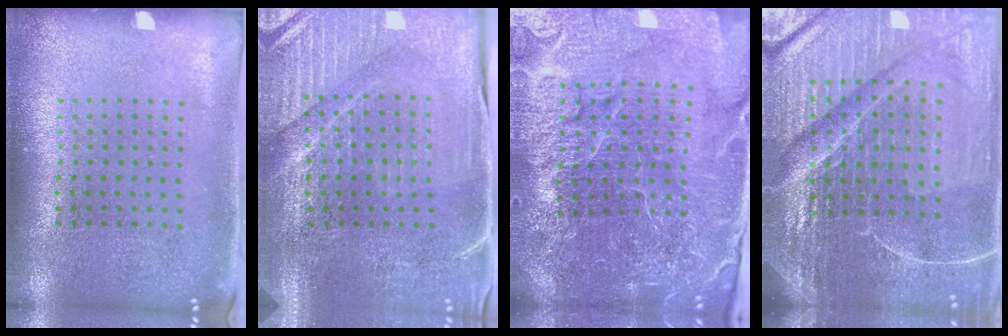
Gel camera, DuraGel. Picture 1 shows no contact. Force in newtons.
{"total": 3.8, "press": 3.8, "slide": 0.7}
{"total": 5.8, "press": 5.2, "slide": 2.5}
{"total": 6.8, "press": 6.0, "slide": 3.3}